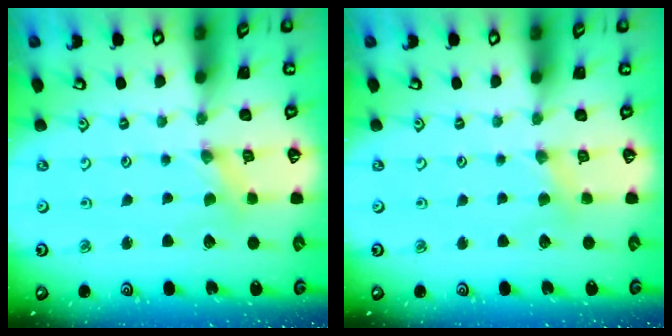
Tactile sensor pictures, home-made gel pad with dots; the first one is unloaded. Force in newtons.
{"total": 2.6, "press": 2.6, "slide": 0.4}